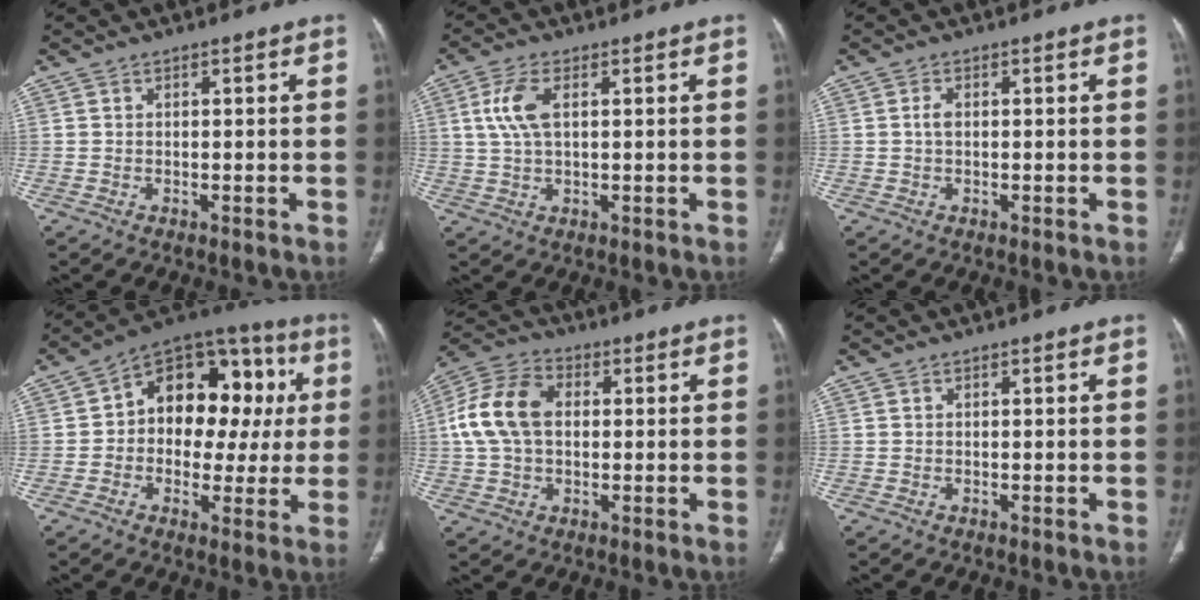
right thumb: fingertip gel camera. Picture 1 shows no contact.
{"total": 6.5, "force": [1.6, 3.1, 5.4], "torque": [-0.130, 0.006, 0.034]}
{"total": 1.4, "force": [0.0, 0.8, 1.2], "torque": [-0.024, 0.001, -0.001]}
{"total": 19.6, "force": [2.6, 13.1, 14.3], "torque": [-0.138, 0.042, 0.030]}
{"total": 12.6, "force": [1.3, 8.6, 9.1], "torque": [-0.182, 0.029, 0.018]}
{"total": 0.0}